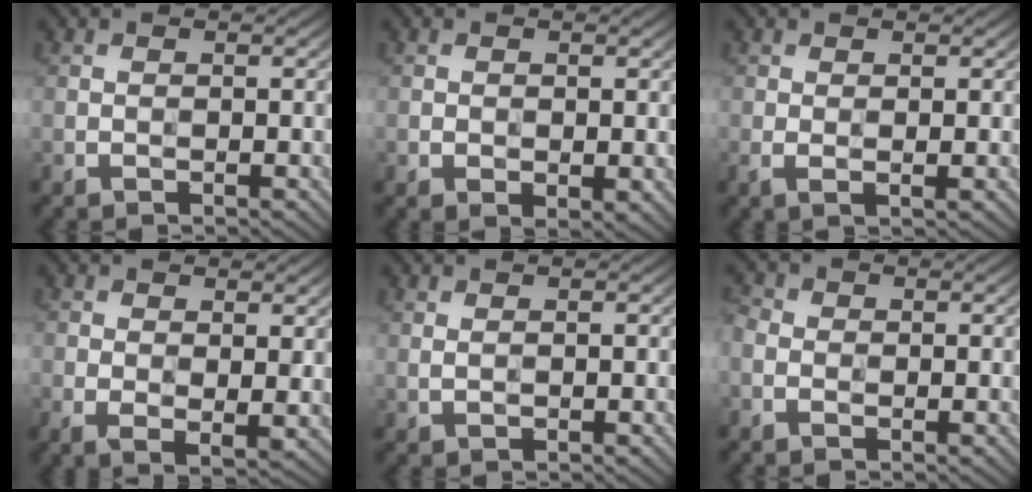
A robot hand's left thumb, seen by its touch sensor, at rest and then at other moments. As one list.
[{"total": 1.9, "force": [-0.2, 1.1, 1.5], "torque": [-0.025, -0.009, 0.002]}, {"total": 1.8, "force": [0.1, 0.5, 1.7], "torque": [-0.041, -0.004, 0.002]}, {"total": 4.2, "force": [1.0, 1.9, 3.6], "torque": [-0.071, -0.013, 0.019]}, {"total": 0.6, "force": [0.5, 0.1, 0.4], "torque": [-0.013, 0.002, 0.010]}, {"total": 2.1, "force": [-0.6, 1.7, 1.1], "torque": [-0.029, 0.001, -0.021]}]